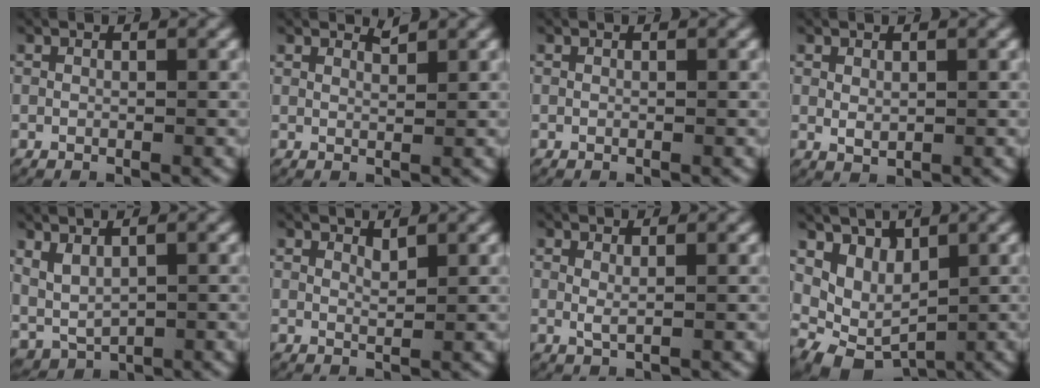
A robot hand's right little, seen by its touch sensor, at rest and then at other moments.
{"total": 1.1, "force": [1.0, -0.2, 0.2], "torque": [-0.007, -0.006, 0.020]}
{"total": 0.0}
{"total": 0.9, "force": [0.4, 0.6, 0.7], "torque": [-0.015, -0.006, 0.016]}
{"total": 5.3, "force": [0.3, 4.4, 3.0], "torque": [-0.084, -0.018, 0.015]}
{"total": 1.4, "force": [1.3, 0.1, 0.5], "torque": [-0.008, -0.010, 0.026]}
{"total": 1.0, "force": [0.6, 0.1, 0.8], "torque": [-0.020, -0.009, 0.015]}
{"total": 6.9, "force": [-1.2, 5.8, 3.5], "torque": [-0.080, -0.033, -0.014]}